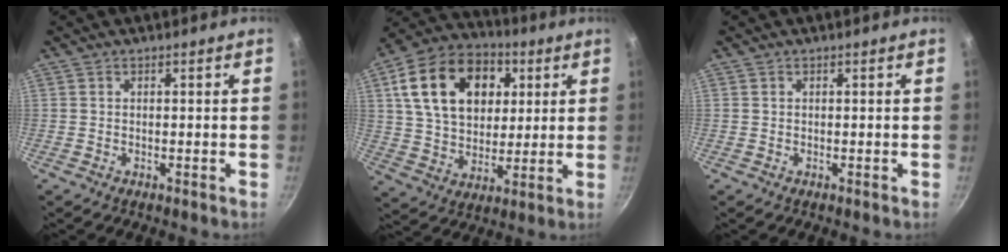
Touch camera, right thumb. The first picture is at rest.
{"total": 21.6, "force": [6.3, 15.2, 14.0], "torque": [-0.218, 0.007, 0.102]}
{"total": 0.0}